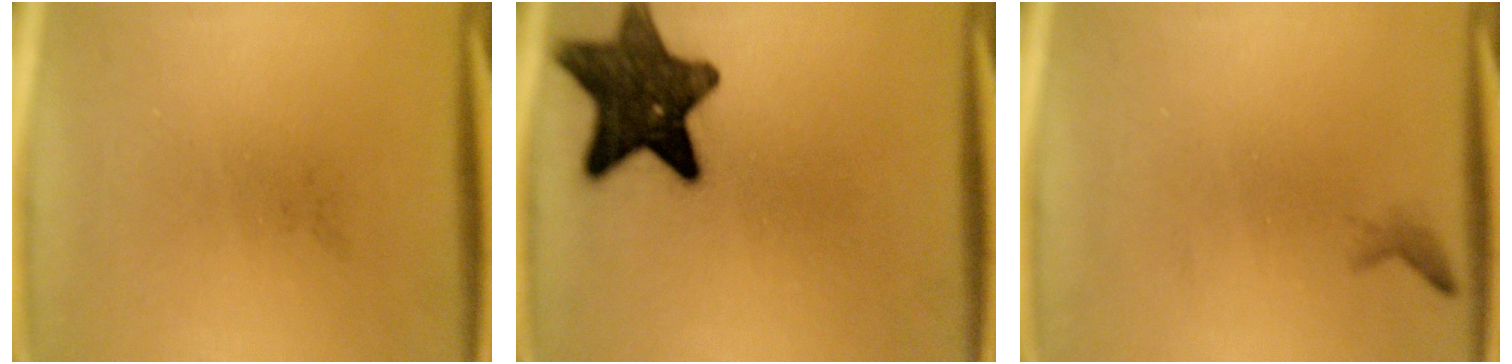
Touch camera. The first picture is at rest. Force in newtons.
{"total": 13.2}
{"total": 0.7}